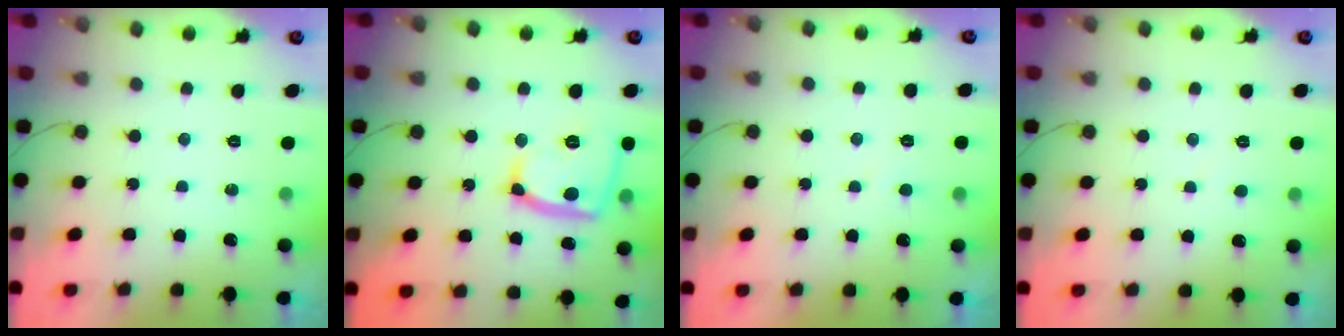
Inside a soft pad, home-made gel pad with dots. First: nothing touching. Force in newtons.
{"total": 14.5, "press": 14.4, "slide": 1.5}
{"total": 2.6, "press": 2.6, "slide": 0.4}
{"total": 1.8, "press": 1.8, "slide": 0.2}